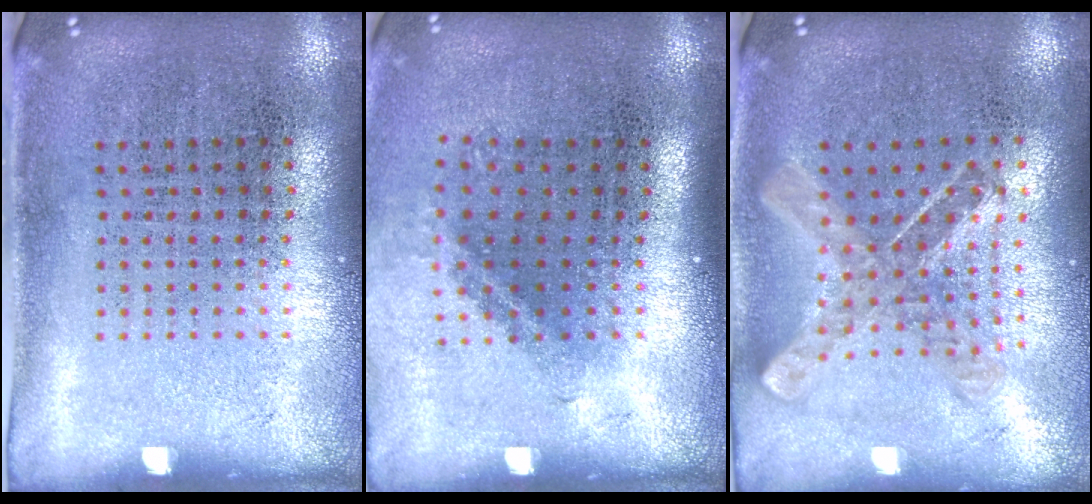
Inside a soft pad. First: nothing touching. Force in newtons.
{"total": 1.4, "press": 1.0, "slide": 1.1}
{"total": 0.9, "press": 0.9, "slide": 0.1}